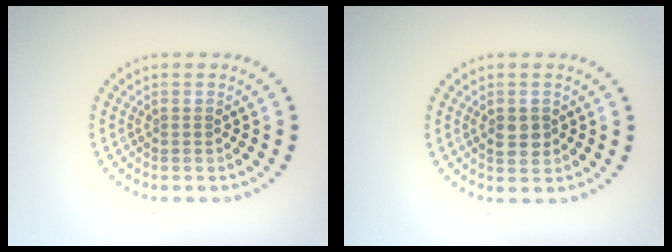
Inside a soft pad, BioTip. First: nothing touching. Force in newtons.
{"total": 1.8, "press": 1.8, "slide": 0.2}